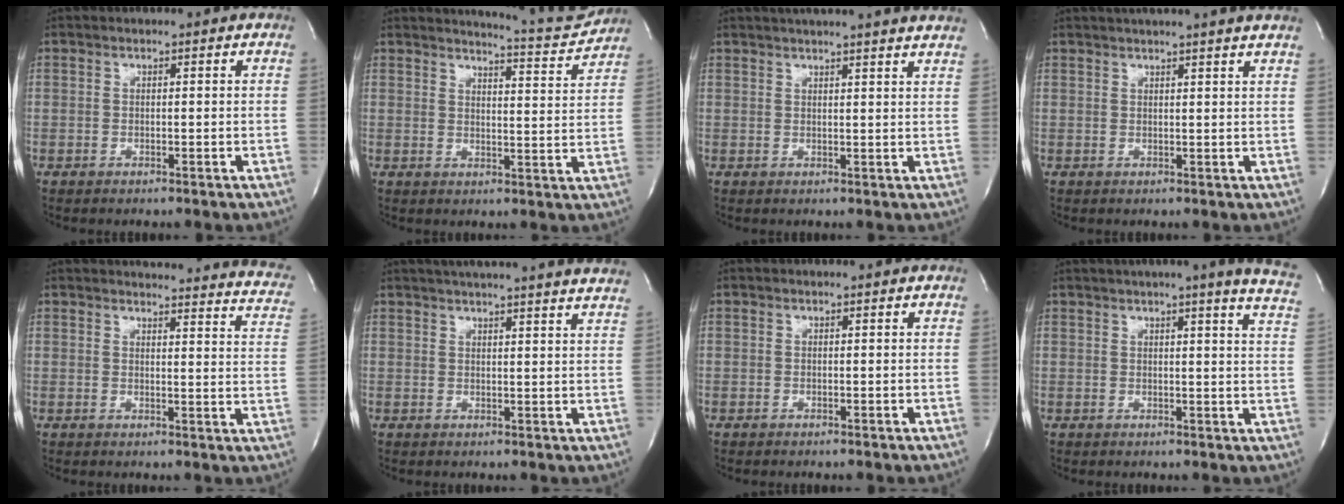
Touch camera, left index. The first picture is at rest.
{"total": 8.4, "force": [8.3, -0.5, 0.7], "torque": [-0.016, -0.032, 0.102]}
{"total": 14.9, "force": [13.5, -0.3, 6.3], "torque": [-0.104, 0.006, 0.163]}
{"total": 10.0, "force": [8.9, -0.8, 4.6], "torque": [-0.069, 0.017, 0.097]}
{"total": 22.0, "force": [21.0, 3.4, 5.6], "torque": [-0.058, -0.085, 0.213]}
{"total": 20.9, "force": [19.0, 0.2, 8.6], "torque": [-0.137, -0.004, 0.233]}
{"total": 0.0}
{"total": 14.1, "force": [11.5, -0.7, 8.1], "torque": [-0.109, -0.030, 0.118]}